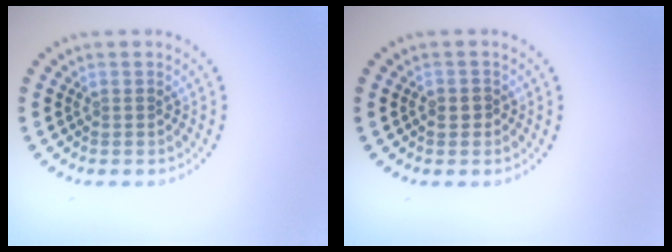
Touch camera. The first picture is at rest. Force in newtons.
{"total": 0.7, "press": 0.6, "slide": 0.3}